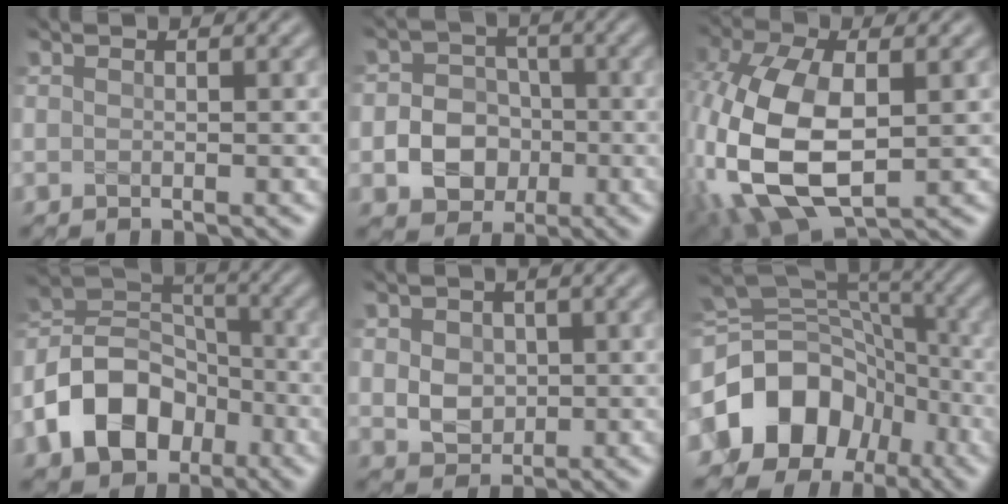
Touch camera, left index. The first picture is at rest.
{"total": 5.7, "force": [-1.4, 4.9, 2.4], "torque": [-0.016, -0.002, -0.045]}
{"total": 11.5, "force": [-0.9, 6.9, 9.1], "torque": [-0.227, -0.013, -0.010]}
{"total": 9.1, "force": [-4.2, 6.6, 4.7], "torque": [-0.084, 0.004, -0.092]}
{"total": 3.4, "force": [0.5, 2.8, 1.9], "torque": [-0.039, 0.002, 0.007]}
{"total": 13.1, "force": [-4.6, 10.3, 6.7], "torque": [-0.131, -0.009, -0.081]}